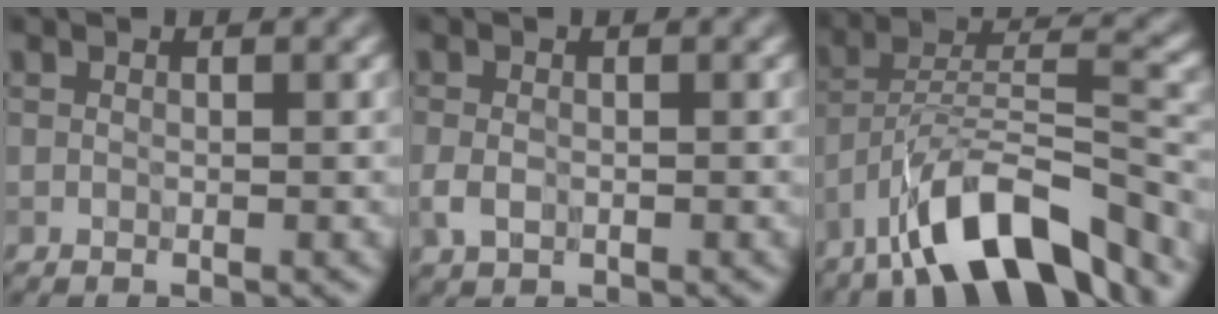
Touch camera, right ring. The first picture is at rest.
{"total": 1.9, "force": [-0.5, 1.4, 1.2], "torque": [-0.028, -0.004, -0.010]}
{"total": 11.1, "force": [-7.7, 3.0, 7.4], "torque": [-0.120, 0.013, -0.141]}